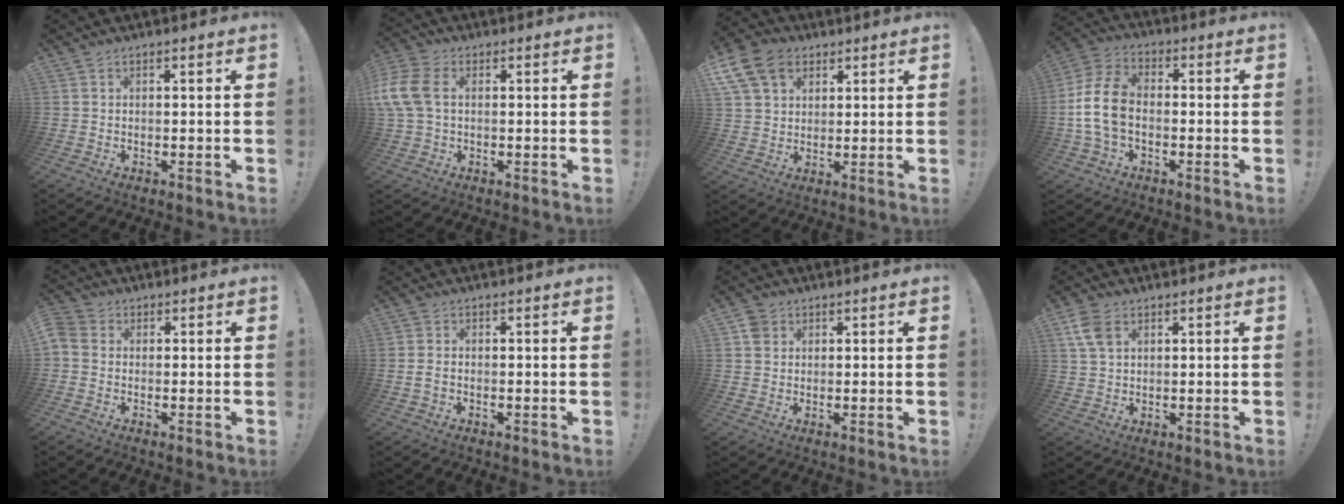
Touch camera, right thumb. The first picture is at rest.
{"total": 10.1, "force": [1.0, 6.6, 7.6], "torque": [-0.176, 0.006, 0.022]}
{"total": 13.3, "force": [6.1, 9.4, 7.0], "torque": [-0.131, -0.024, 0.121]}
{"total": 12.8, "force": [-1.7, 8.6, 9.2], "torque": [-0.176, 0.014, -0.027]}
{"total": 3.5, "force": [-0.1, 2.8, 2.1], "torque": [-0.053, 0.003, -0.003]}
{"total": 1.8, "force": [-0.3, 1.1, 1.4], "torque": [-0.030, 0.005, -0.004]}
{"total": 3.4, "force": [1.5, 3.0, 0.8], "torque": [-0.014, 0.003, 0.029]}
{"total": 6.5, "force": [2.8, 4.2, 4.1], "torque": [-0.082, -0.002, 0.057]}